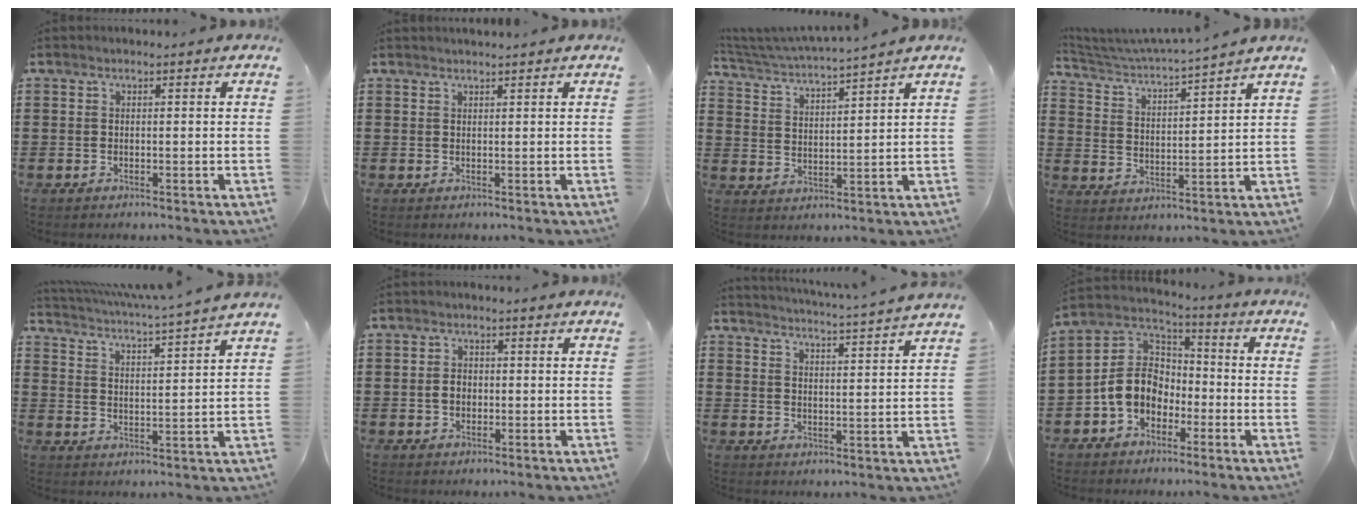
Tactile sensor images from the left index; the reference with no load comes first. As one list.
[{"total": 0.8, "force": [0.8, -0.1, 0.1], "torque": [-0.004, -0.002, 0.017]}, {"total": 3.9, "force": [3.8, -0.6, 0.8], "torque": [-0.035, -0.028, 0.062]}, {"total": 3.3, "force": [3.1, -0.3, 1.2], "torque": [-0.043, -0.030, 0.045]}, {"total": 4.2, "force": [3.9, -0.9, 1.2], "torque": [-0.043, -0.034, 0.061]}, {"total": 2.3, "force": [-0.1, 1.6, 1.5], "torque": [-0.033, 0.005, -0.004]}, {"total": 3.9, "force": [3.6, -1.2, 0.8], "torque": [-0.030, -0.029, 0.057]}, {"total": 8.4, "force": [-3.0, 6.7, 4.0], "torque": [-0.117, 0.015, -0.067]}]